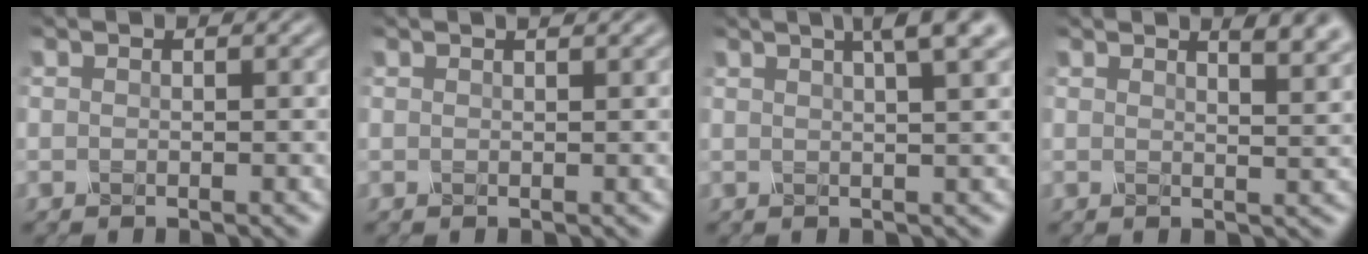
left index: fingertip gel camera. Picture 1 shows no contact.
{"total": 0.7, "force": [0.6, 0.1, 0.4], "torque": [-0.009, -0.002, 0.002]}
{"total": 5.3, "force": [3.0, 1.5, 4.1], "torque": [-0.032, 0.024, 0.013]}
{"total": 4.7, "force": [3.2, 1.7, 3.0], "torque": [-0.015, 0.024, 0.019]}